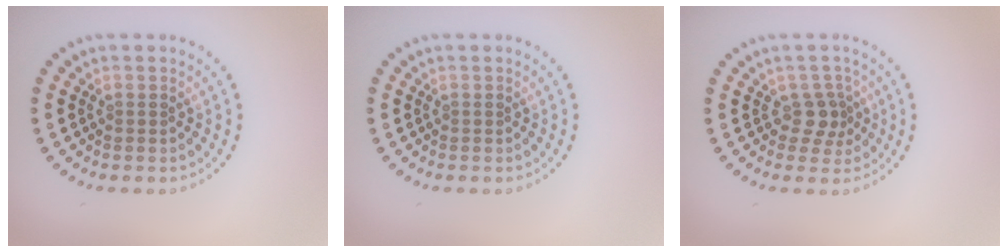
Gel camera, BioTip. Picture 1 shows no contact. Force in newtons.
{"total": 0.0}
{"total": 2.1, "press": 1.6, "slide": 1.3}